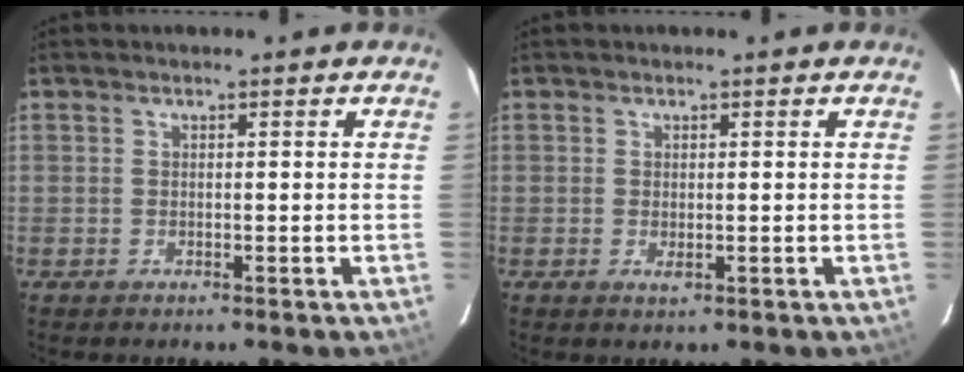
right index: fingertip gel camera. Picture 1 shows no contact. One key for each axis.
{"total": 1.2, "fx": -0.1, "fy": 0.6, "fz": 1.0, "tx": -0.018, "ty": -0.001, "tz": -0.001}